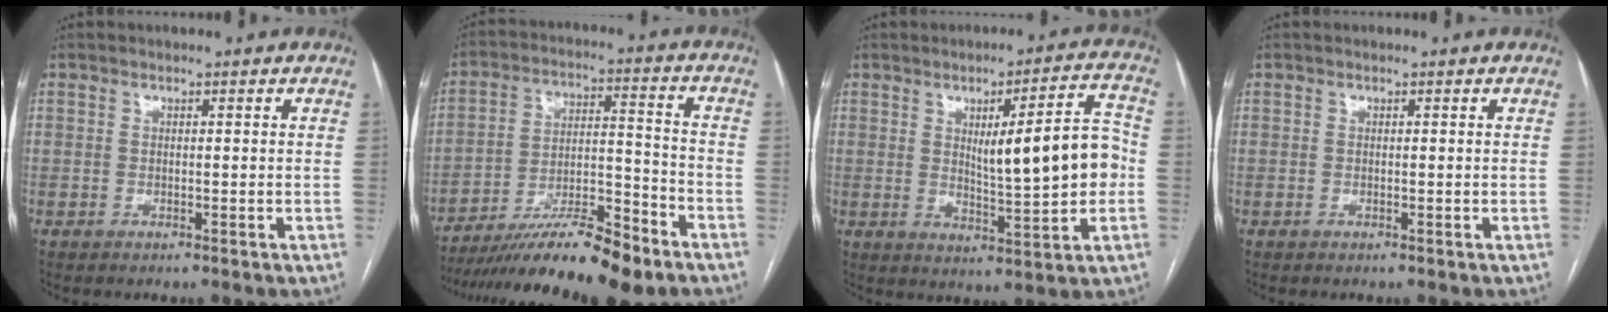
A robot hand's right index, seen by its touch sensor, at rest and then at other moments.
{"total": 17.6, "force": [-13.5, 2.0, 11.2], "torque": [-0.177, -0.004, -0.229]}
{"total": 11.6, "force": [0.4, 1.5, 11.5], "torque": [-0.166, 0.012, 0.016]}
{"total": 0.0}